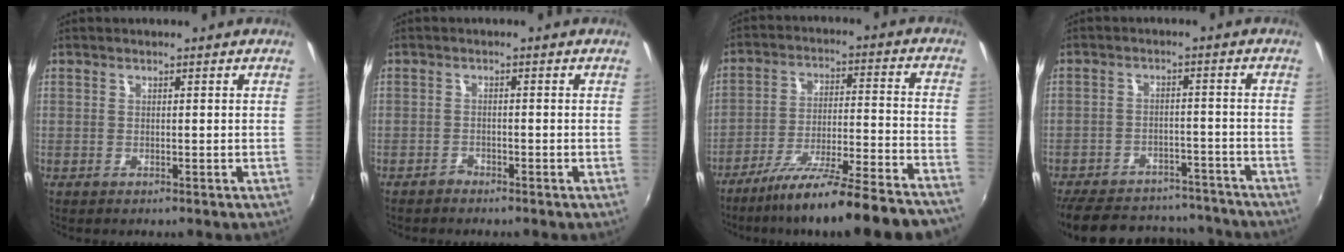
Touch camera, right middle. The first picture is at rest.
{"total": 1.4, "force": [-1.4, 0.5, 0.0], "torque": [-0.003, -0.001, -0.026]}
{"total": 23.3, "force": [-20.4, 0.0, 11.4], "torque": [-0.192, -0.061, -0.298]}
{"total": 23.7, "force": [-20.0, 9.3, 8.7], "torque": [-0.197, 0.023, -0.257]}